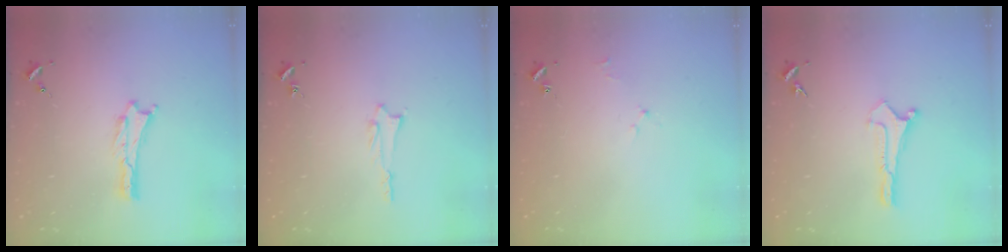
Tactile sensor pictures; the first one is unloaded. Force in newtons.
{"total": 1.4, "press": 1.4, "slide": 0.2}
{"total": 1.7, "press": 1.6, "slide": 0.3}
{"total": 0.0}